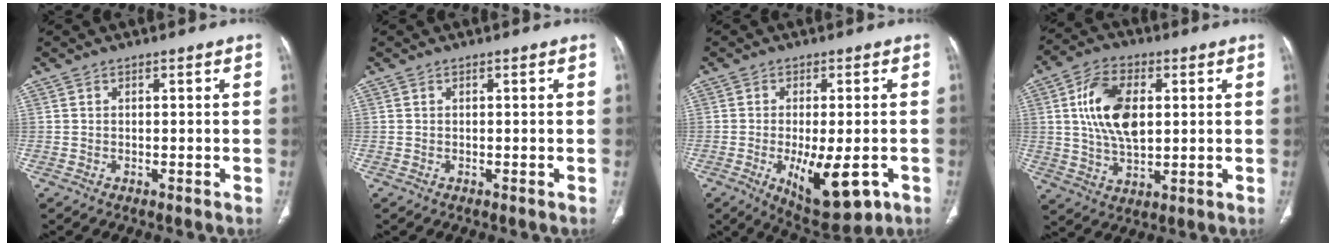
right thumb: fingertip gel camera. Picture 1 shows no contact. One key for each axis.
{"total": 0.0}
{"total": 12.1, "fx": -3.9, "fy": 4.8, "fz": 10.4, "tx": -0.150, "ty": -0.014, "tz": -0.046}
{"total": 12.9, "fx": 2.5, "fy": 7.4, "fz": 10.2, "tx": -0.179, "ty": -0.004, "tz": 0.047}